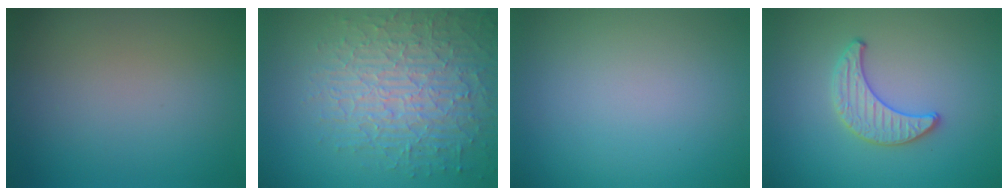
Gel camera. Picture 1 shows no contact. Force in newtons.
{"total": 6.9, "press": 5.2, "slide": 4.6}
{"total": 0.0}
{"total": 2.0, "press": 2.0, "slide": 0.1}